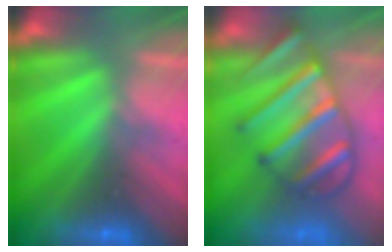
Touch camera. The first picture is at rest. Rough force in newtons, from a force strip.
{"total": 7.2}